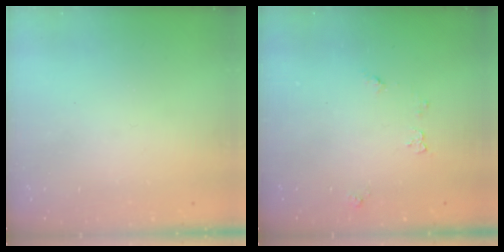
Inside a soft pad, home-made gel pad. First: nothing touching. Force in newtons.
{"total": 4.8, "press": 4.7, "slide": 0.6}